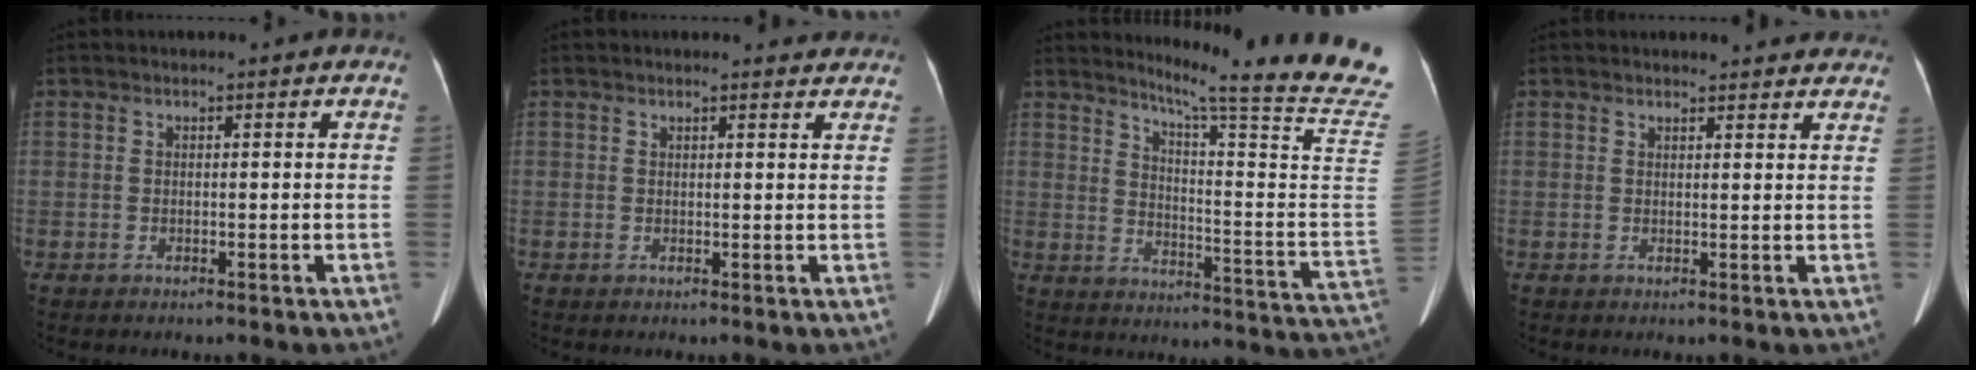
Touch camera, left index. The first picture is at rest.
{"total": 2.8, "force": [2.7, 0.5, 0.2], "torque": [-0.006, -0.001, 0.021]}
{"total": 24.3, "force": [21.0, -2.8, 12.0], "torque": [-0.175, -0.150, 0.256]}
{"total": 7.6, "force": [7.1, 1.7, 2.2], "torque": [-0.015, 0.003, 0.065]}